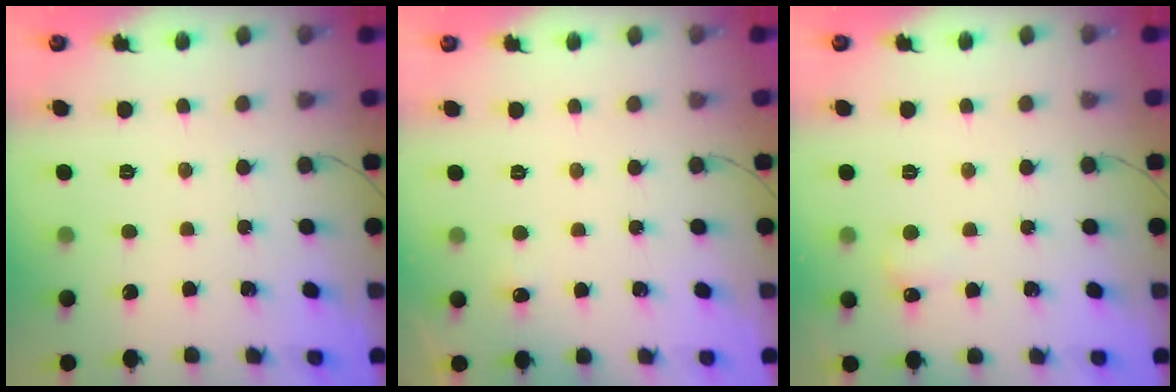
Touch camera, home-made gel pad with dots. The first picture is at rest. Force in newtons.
{"total": 2.4, "press": 2.2, "slide": 1.1}
{"total": 4.7, "press": 4.5, "slide": 1.5}